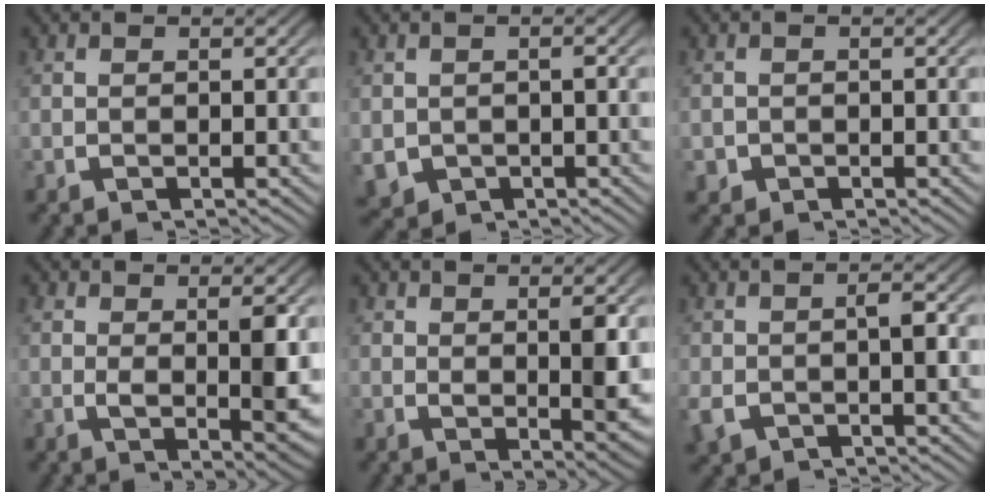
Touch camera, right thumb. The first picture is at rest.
{"total": 4.1, "force": [-1.3, 3.4, 1.8], "torque": [-0.052, -0.034, -0.003]}
{"total": 1.5, "force": [-0.8, 1.3, 0.2], "torque": [-0.010, -0.014, -0.007]}
{"total": 5.1, "force": [0.1, 2.0, 4.7], "torque": [-0.078, -0.024, 0.015]}
{"total": 4.0, "force": [0.5, 1.6, 3.7], "torque": [-0.055, -0.018, 0.017]}
{"total": 3.0, "force": [-0.8, 2.1, 1.9], "torque": [-0.047, -0.012, -0.004]}